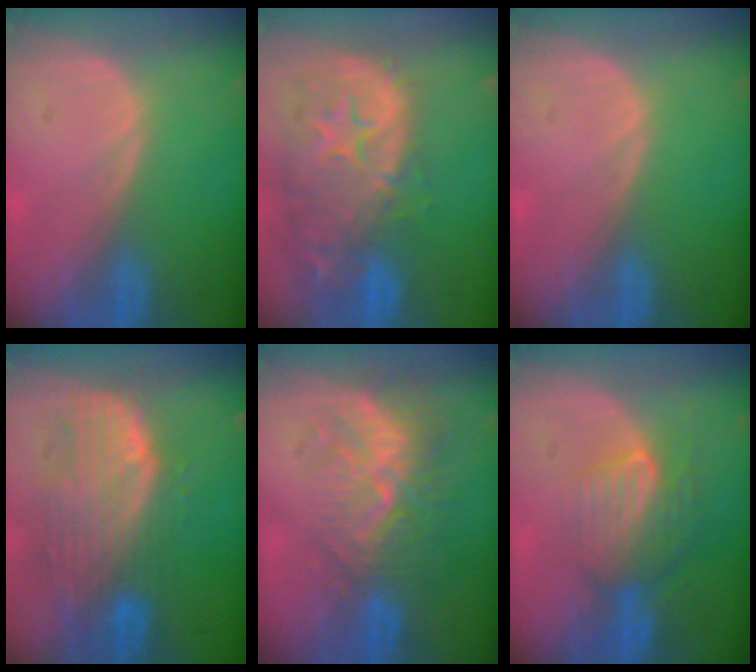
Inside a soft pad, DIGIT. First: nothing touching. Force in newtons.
{"total": 14.3, "press": 11.5, "slide": 8.4}
{"total": 0.0}
{"total": 10.6, "press": 9.1, "slide": 5.4}
{"total": 9.6, "press": 8.6, "slide": 4.4}
{"total": 8.0, "press": 7.3, "slide": 3.3}